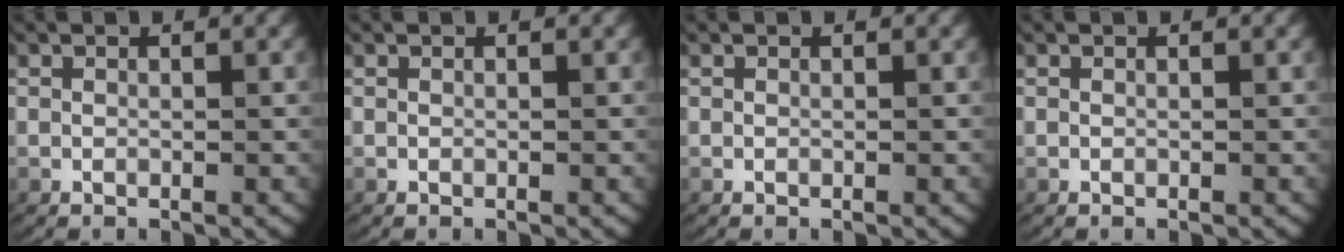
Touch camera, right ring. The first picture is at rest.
{"total": 0.0}
{"total": 0.0}
{"total": 0.0}